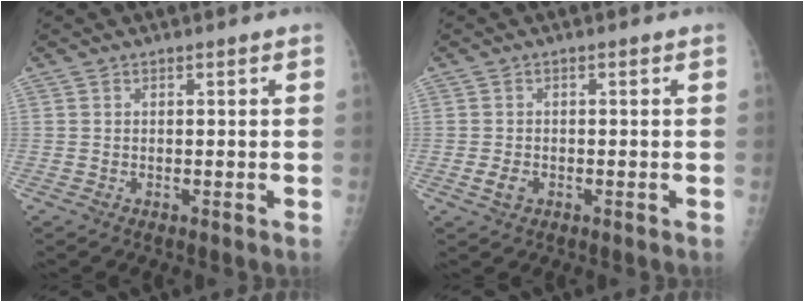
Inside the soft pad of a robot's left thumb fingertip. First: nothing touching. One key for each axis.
{"total": 2.3, "fx": -0.8, "fy": 1.6, "fz": 1.4, "tx": -0.025, "ty": 0.000, "tz": -0.012}